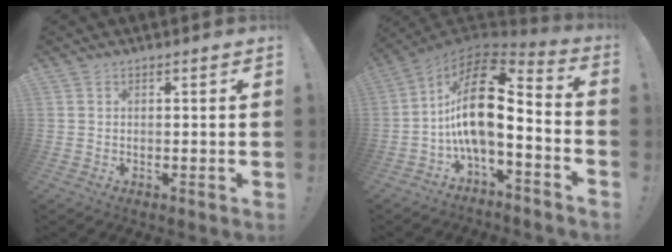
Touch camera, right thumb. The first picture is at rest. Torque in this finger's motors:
{"motor_torque": [2.79, 2.22, 1.94, -0.83, 0.27]}